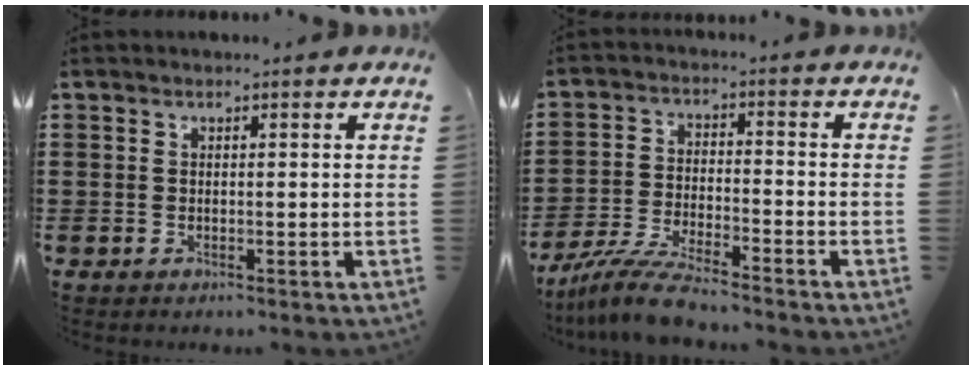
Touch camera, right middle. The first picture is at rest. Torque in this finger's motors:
{"motor_torque": [0.26, -0.11, 0.14, 0.08]}